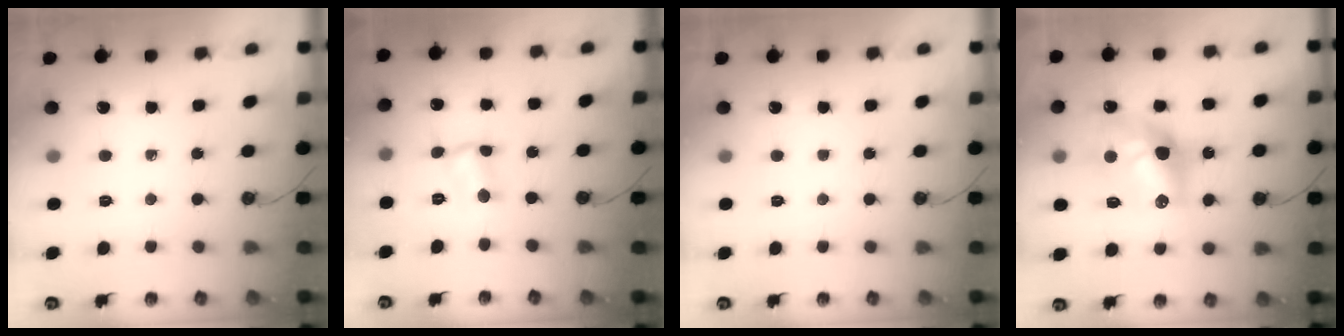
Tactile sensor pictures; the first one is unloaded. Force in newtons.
{"total": 2.9, "press": 2.9, "slide": 0.2}
{"total": 0.0}
{"total": 14.3, "press": 14.2, "slide": 0.8}